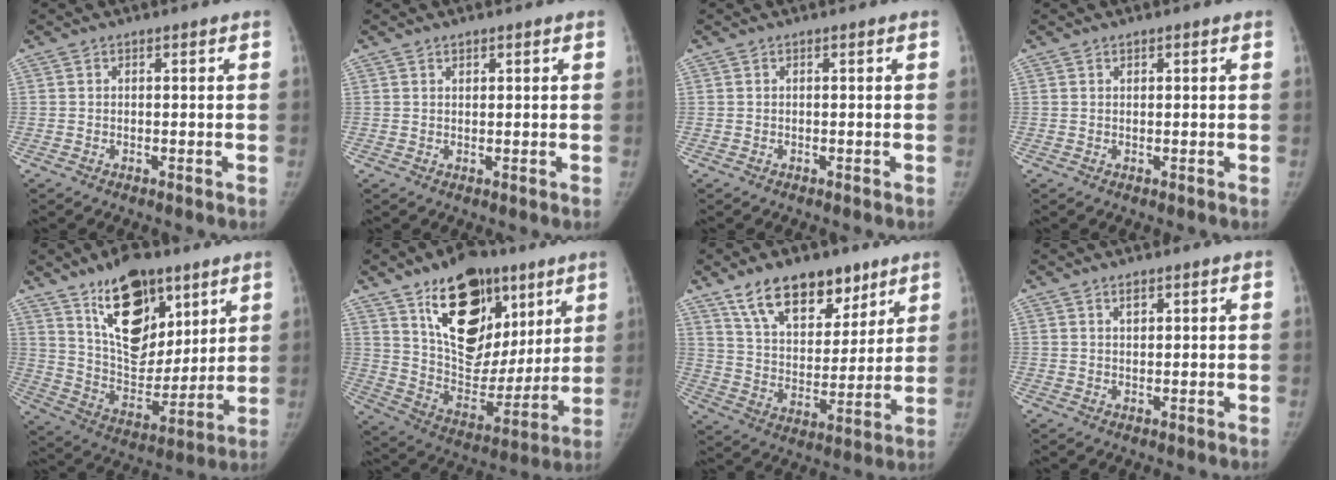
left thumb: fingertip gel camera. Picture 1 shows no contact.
{"total": 1.1, "force": [0.8, 0.6, 0.5], "torque": [-0.002, -0.005, 0.011]}
{"total": 0.0}
{"total": 0.6, "force": [0.4, 0.4, 0.2], "torque": [-0.001, -0.002, 0.006]}
{"total": 19.1, "force": [11.3, 9.9, 11.9], "torque": [-0.137, -0.072, 0.201]}
{"total": 24.1, "force": [12.2, 14.3, 15.1], "torque": [-0.177, -0.046, 0.206]}
{"total": 17.5, "force": [11.4, 9.4, 9.4], "torque": [-0.103, -0.051, 0.194]}
{"total": 1.9, "force": [1.2, 0.9, 1.1], "torque": [-0.011, -0.008, 0.022]}